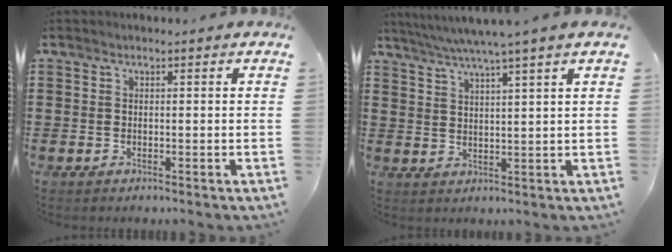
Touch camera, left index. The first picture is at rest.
{"total": 4.8, "force": [3.8, -0.9, 2.8], "torque": [-0.064, -0.017, 0.064]}